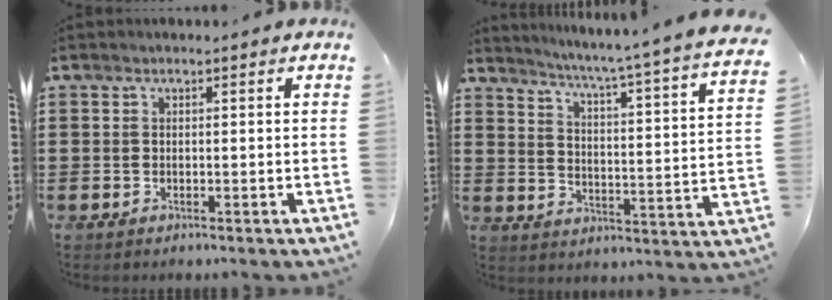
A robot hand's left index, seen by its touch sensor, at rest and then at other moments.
{"total": 4.6, "force": [3.6, -1.6, 2.4], "torque": [-0.065, -0.048, 0.046]}